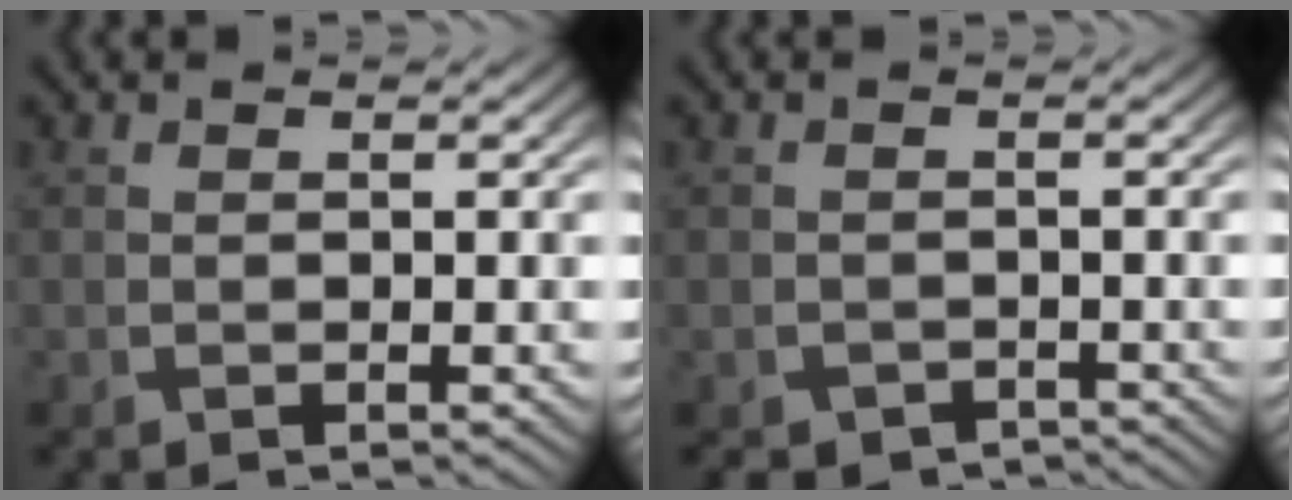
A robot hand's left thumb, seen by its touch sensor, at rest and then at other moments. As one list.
[{"total": 2.4, "force": [-2.0, 1.1, 0.5], "torque": [-0.006, -0.007, -0.034]}]